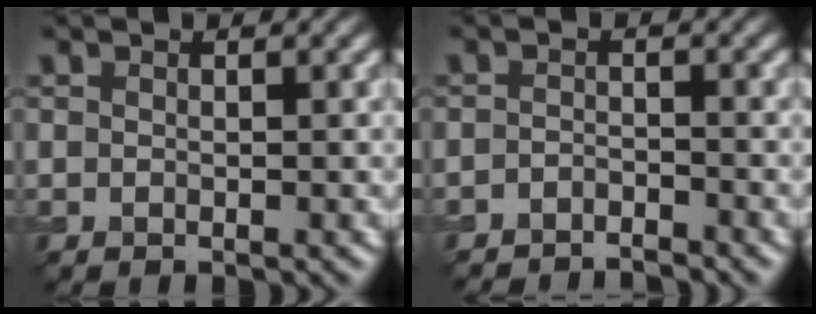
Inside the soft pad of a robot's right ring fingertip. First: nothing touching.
{"total": 2.9, "force": [-2.9, 0.3, 0.5], "torque": [-0.008, -0.010, -0.049]}